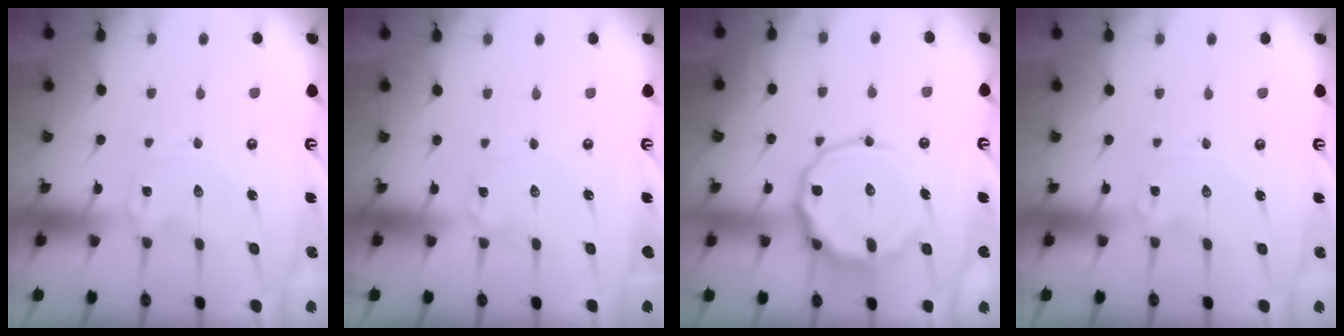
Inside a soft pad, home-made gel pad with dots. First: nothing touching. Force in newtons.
{"total": 1.6, "press": 1.6, "slide": 0.1}
{"total": 14.1, "press": 14.0, "slide": 1.1}
{"total": 0.0}